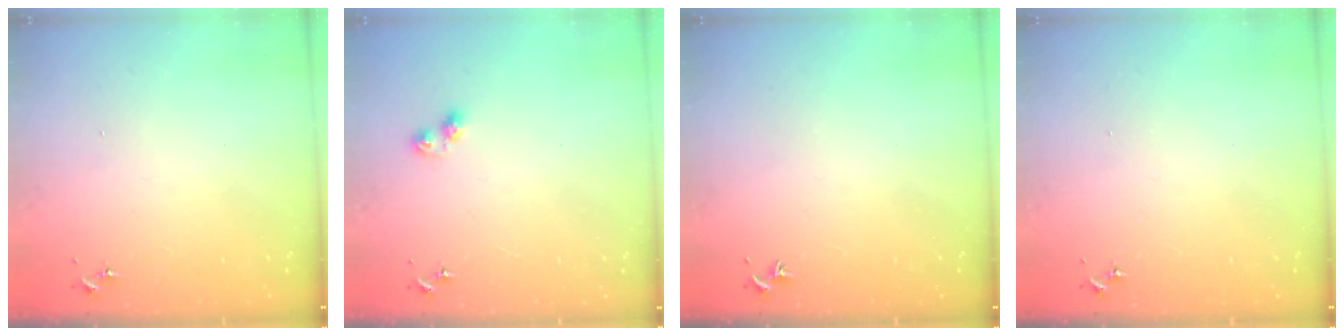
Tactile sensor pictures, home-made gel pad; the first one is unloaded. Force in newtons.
{"total": 5.4, "press": 5.4, "slide": 0.2}
{"total": 0.0}
{"total": 0.0}